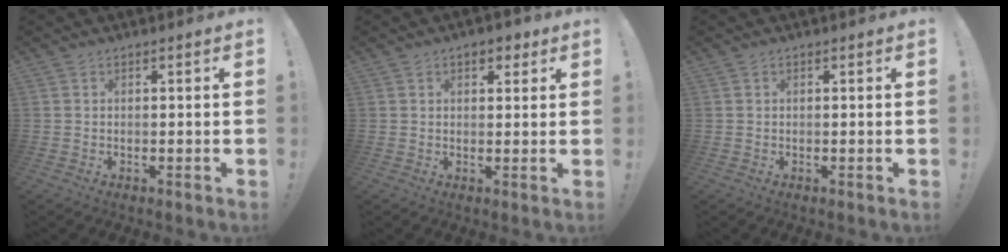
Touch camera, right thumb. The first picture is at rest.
{"total": 4.0, "force": [2.2, 2.5, 2.2], "torque": [-0.019, -0.005, 0.035]}
{"total": 0.0}